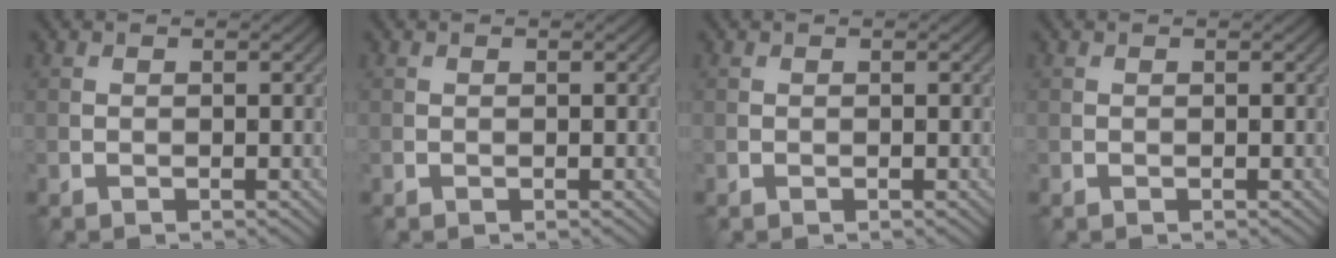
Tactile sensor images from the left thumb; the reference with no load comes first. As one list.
[{"total": 0.0}, {"total": 0.0}, {"total": 0.0}]